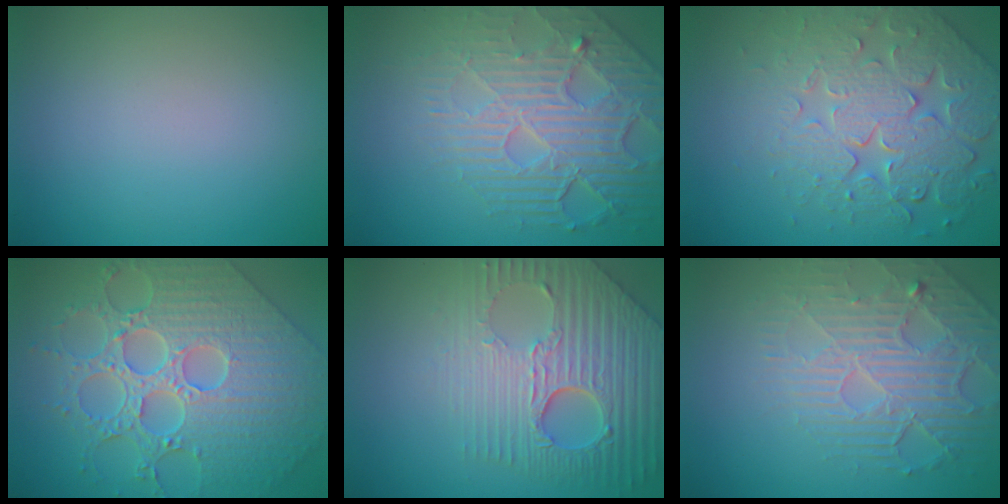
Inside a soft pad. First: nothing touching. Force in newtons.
{"total": 6.6, "press": 5.3, "slide": 4.0}
{"total": 7.2, "press": 5.8, "slide": 4.2}
{"total": 9.3, "press": 7.3, "slide": 5.7}
{"total": 8.4, "press": 5.9, "slide": 6.0}
{"total": 4.5, "press": 4.2, "slide": 1.7}